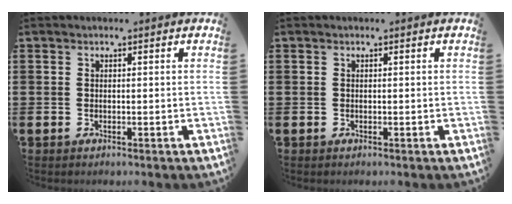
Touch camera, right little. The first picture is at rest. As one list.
[{"total": 0.0}]